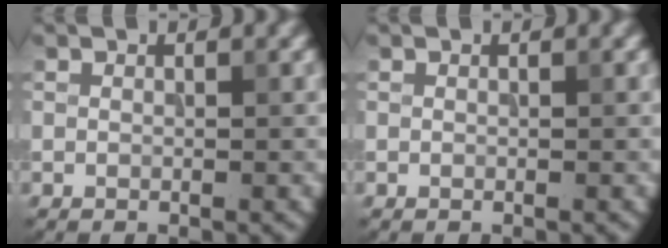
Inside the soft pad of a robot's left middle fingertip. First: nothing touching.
{"total": 0.0}